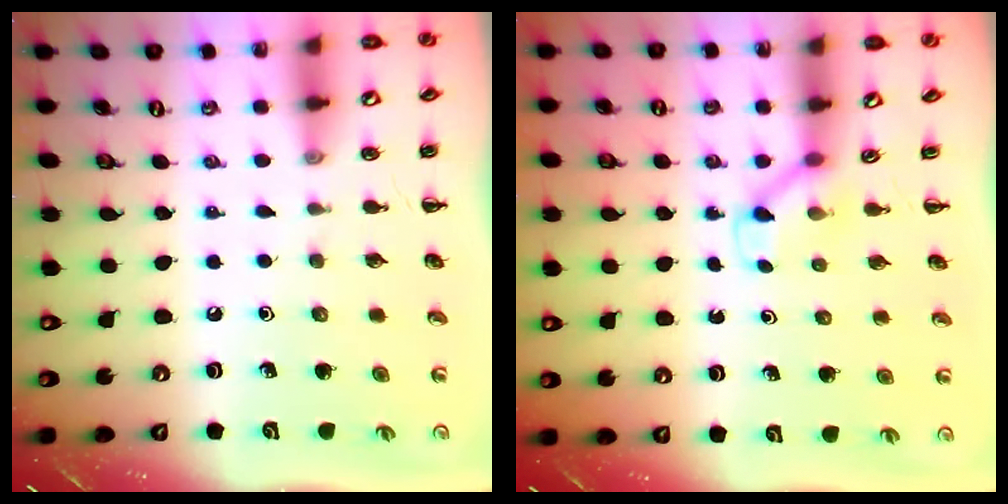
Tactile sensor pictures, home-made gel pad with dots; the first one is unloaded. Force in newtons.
{"total": 2.6, "press": 2.4, "slide": 0.9}